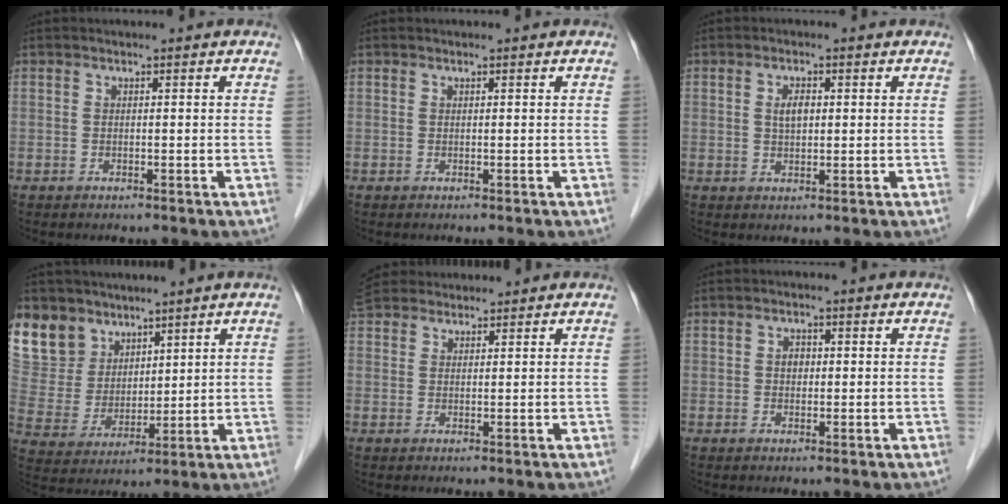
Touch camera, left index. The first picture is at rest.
{"total": 0.0}
{"total": 2.6, "force": [0.5, 1.3, 2.1], "torque": [-0.043, 0.003, 0.011]}
{"total": 16.5, "force": [10.9, 11.7, 4.1], "torque": [-0.135, 0.033, 0.231]}
{"total": 7.3, "force": [6.5, 3.1, 1.4], "torque": [-0.025, 0.039, 0.122]}
{"total": 1.6, "force": [0.1, 1.3, 1.0], "torque": [-0.016, 0.002, 0.002]}